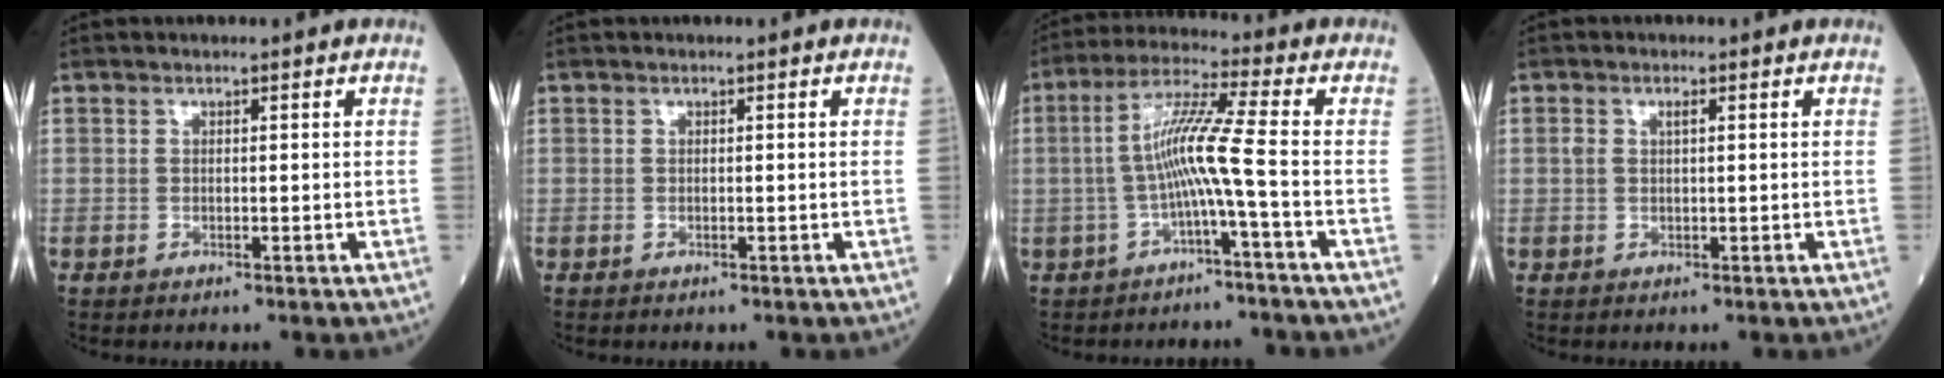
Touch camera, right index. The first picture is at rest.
{"total": 0.0}
{"total": 7.6, "force": [-1.7, -1.3, 7.3], "torque": [-0.145, 0.022, -0.029]}
{"total": 1.6, "force": [0.6, 0.7, 1.4], "torque": [-0.035, 0.012, 0.014]}